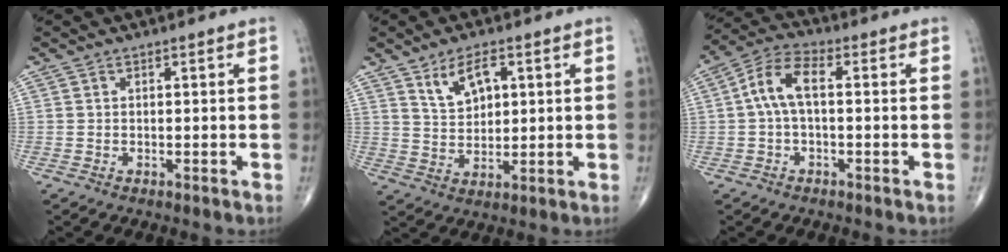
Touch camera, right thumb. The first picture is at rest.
{"total": 6.6, "force": [3.1, 3.5, 4.6], "torque": [-0.070, -0.016, 0.063]}
{"total": 7.2, "force": [0.2, 3.4, 6.4], "torque": [-0.127, 0.027, -0.006]}